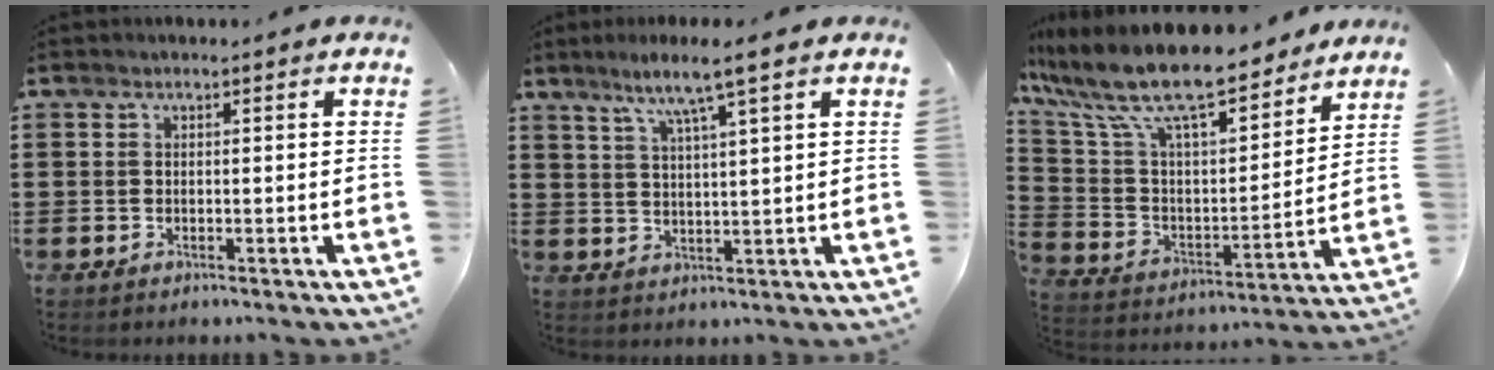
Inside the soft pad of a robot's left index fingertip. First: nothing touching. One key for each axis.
{"total": 5.6, "fx": 4.0, "fy": -0.5, "fz": 3.9, "tx": -0.088, "ty": -0.011, "tz": 0.065}
{"total": 13.0, "fx": 10.6, "fy": 2.4, "fz": 7.0, "tx": -0.177, "ty": -0.066, "tz": 0.185}